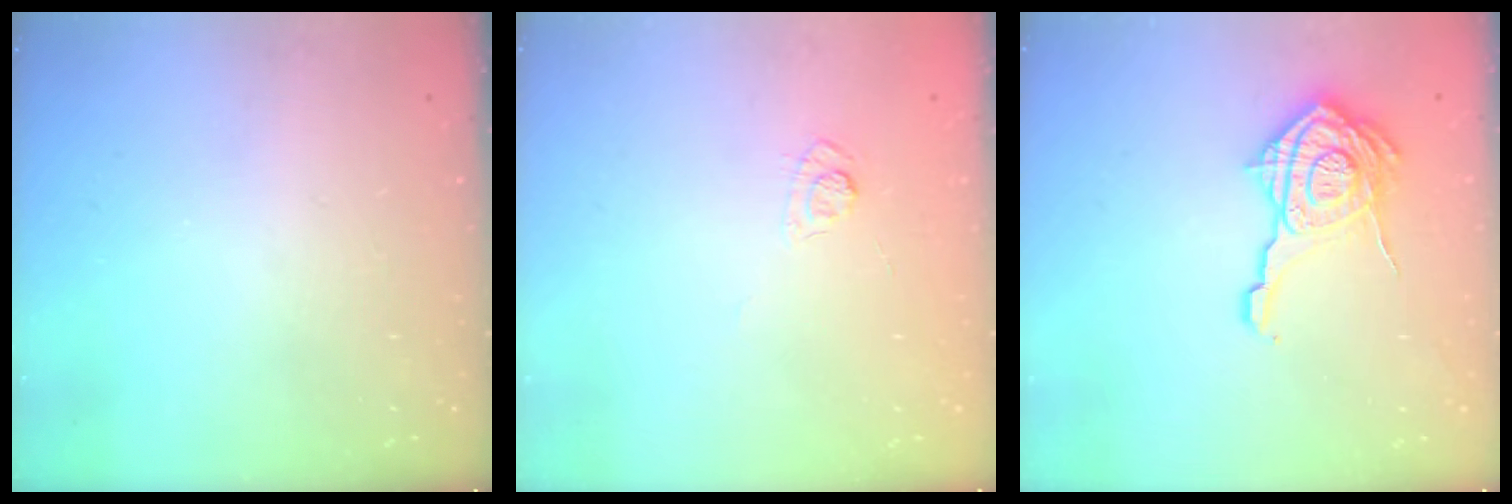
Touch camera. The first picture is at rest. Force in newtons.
{"total": 4.0, "press": 3.7, "slide": 1.5}
{"total": 17.3, "press": 17.3, "slide": 0.6}